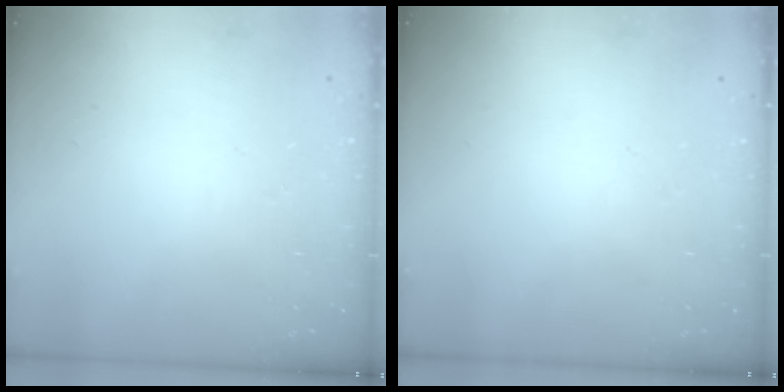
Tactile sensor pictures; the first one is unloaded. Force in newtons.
{"total": 0.0}